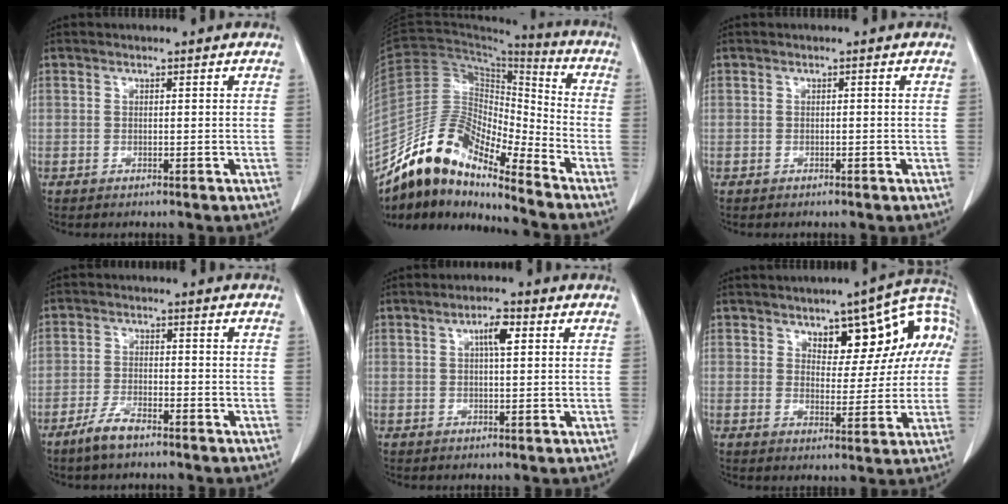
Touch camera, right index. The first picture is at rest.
{"total": 13.7, "force": [-12.0, 3.1, 5.9], "torque": [-0.107, 0.045, -0.224]}
{"total": 0.0}
{"total": 4.6, "force": [-3.5, 1.0, 2.8], "torque": [-0.060, -0.002, -0.068]}
{"total": 3.8, "force": [1.2, 1.0, 3.4], "torque": [-0.060, 0.006, 0.018]}
{"total": 11.7, "force": [4.0, 5.8, 9.4], "torque": [-0.107, 0.037, 0.052]}